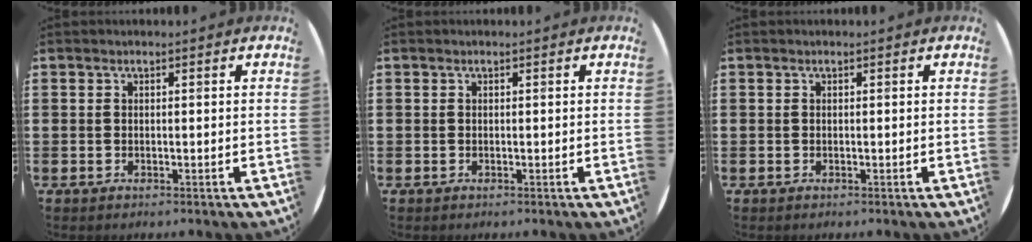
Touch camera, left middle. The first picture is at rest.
{"total": 0.0}
{"total": 0.0}